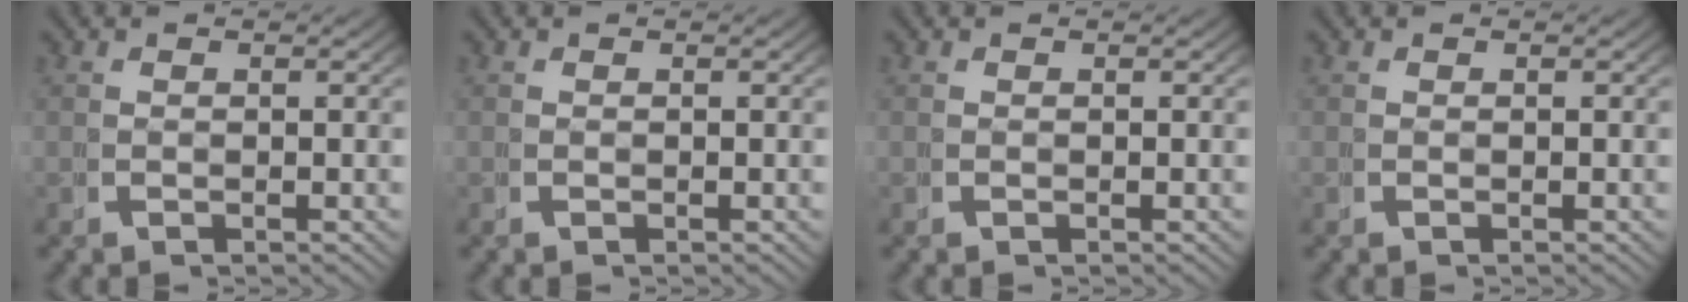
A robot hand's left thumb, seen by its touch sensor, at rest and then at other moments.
{"total": 0.0}
{"total": 0.0}
{"total": 0.0}